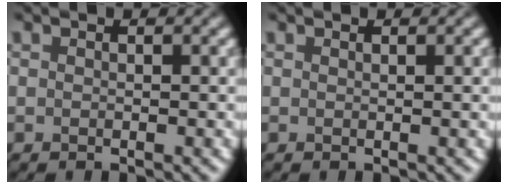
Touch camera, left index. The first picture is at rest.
{"total": 0.9, "force": [0.5, 0.2, 0.8], "torque": [-0.010, 0.002, 0.007]}